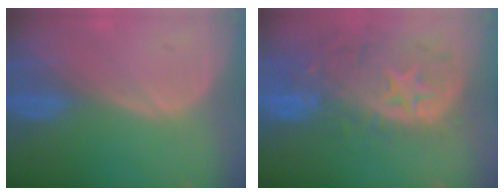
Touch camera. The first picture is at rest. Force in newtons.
{"total": 13.3, "press": 11.1, "slide": 7.4}